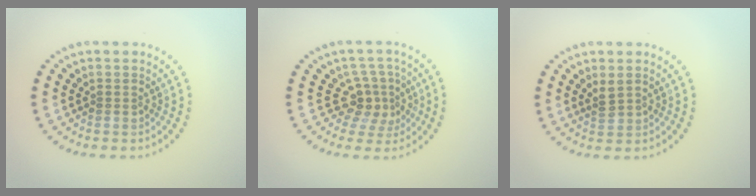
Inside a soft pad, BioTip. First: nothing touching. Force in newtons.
{"total": 3.0, "press": 2.3, "slide": 1.9}
{"total": 1.2, "press": 1.1, "slide": 0.4}